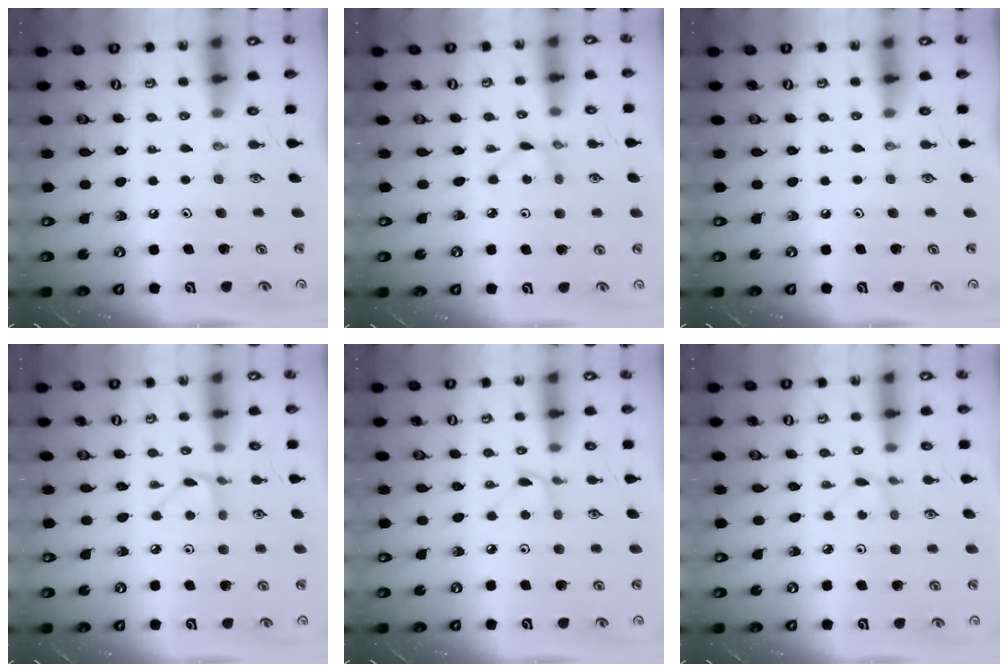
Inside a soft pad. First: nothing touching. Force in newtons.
{"total": 2.3, "press": 2.3, "slide": 0.0}
{"total": 0.0}
{"total": 3.6, "press": 3.6, "slide": 0.4}
{"total": 3.1, "press": 3.0, "slide": 0.4}
{"total": 0.8, "press": 0.8, "slide": 0.1}